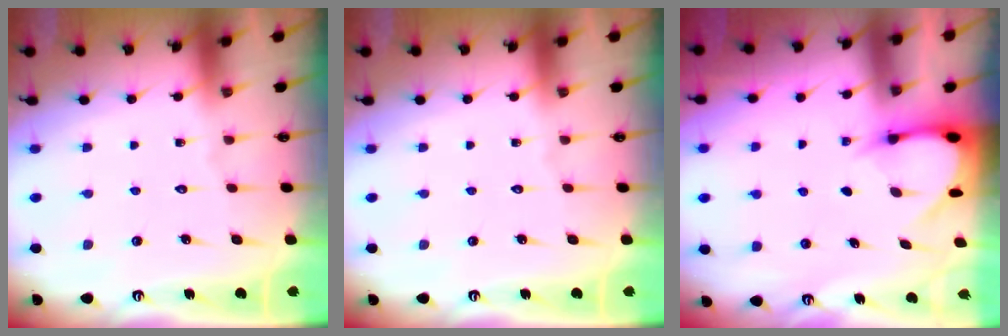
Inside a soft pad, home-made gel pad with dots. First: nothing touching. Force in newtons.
{"total": 0.0}
{"total": 3.7, "press": 3.7, "slide": 0.2}